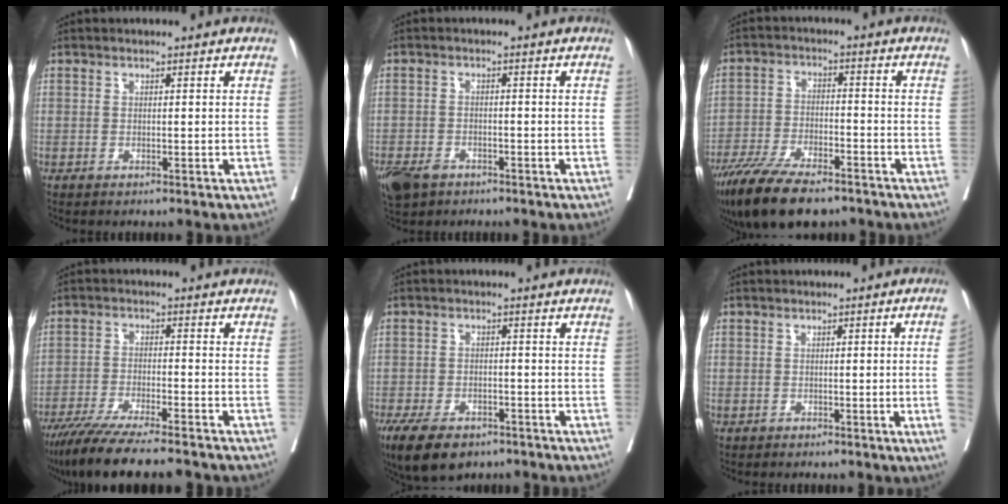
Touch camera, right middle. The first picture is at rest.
{"total": 7.1, "force": [-4.7, 4.1, 3.5], "torque": [-0.078, -0.008, -0.078]}
{"total": 14.0, "force": [-10.7, 4.2, 8.0], "torque": [-0.146, -0.027, -0.183]}
{"total": 13.3, "force": [-11.2, 0.9, 7.2], "torque": [-0.116, -0.036, -0.180]}
{"total": 9.1, "force": [-6.4, 4.1, 5.0], "torque": [-0.090, -0.009, -0.102]}
{"total": 3.8, "force": [-0.8, 0.0, 3.7], "torque": [-0.049, 0.005, -0.012]}